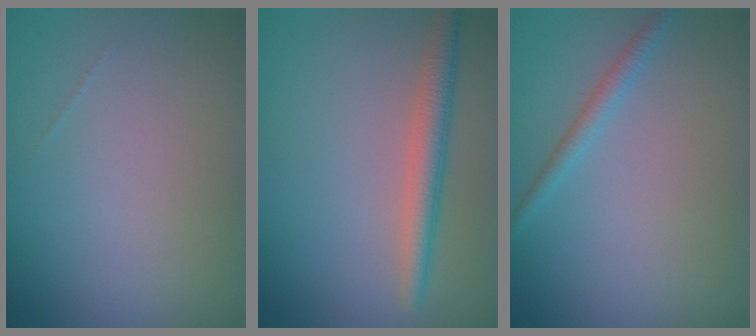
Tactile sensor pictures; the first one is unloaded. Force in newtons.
{"total": 2.7, "press": 2.7, "slide": 0.2}
{"total": 1.3, "press": 1.3, "slide": 0.0}